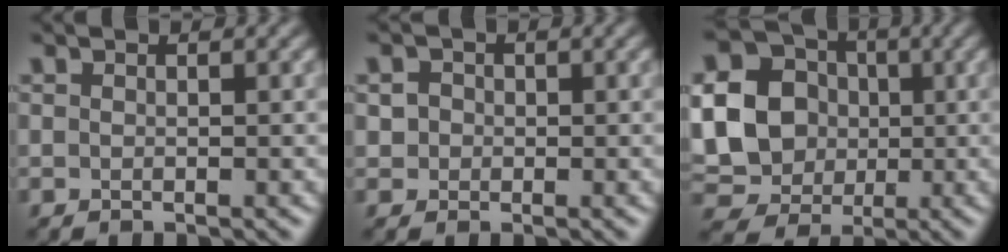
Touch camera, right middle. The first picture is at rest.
{"total": 1.6, "force": [0.2, 1.5, 0.5], "torque": [-0.001, 0.004, 0.003]}
{"total": 16.3, "force": [0.8, 14.8, 6.7], "torque": [-0.199, 0.014, -0.017]}